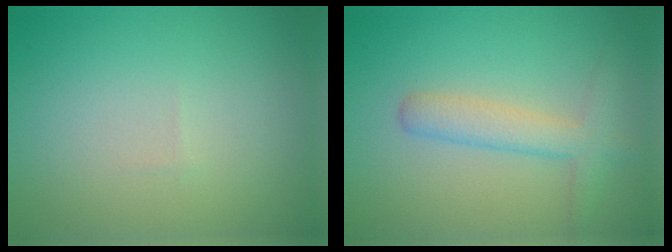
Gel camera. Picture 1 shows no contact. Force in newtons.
{"total": 2.9, "press": 2.9, "slide": 0.2}